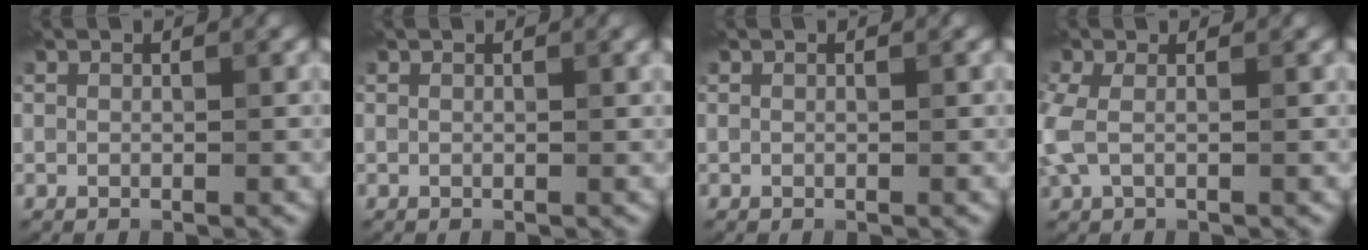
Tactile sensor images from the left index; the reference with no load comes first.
{"total": 0.8, "force": [0.4, 0.2, 0.6], "torque": [-0.006, 0.003, 0.004]}
{"total": 0.0}
{"total": 2.8, "force": [-0.1, 1.5, 2.3], "torque": [-0.071, 0.000, -0.010]}